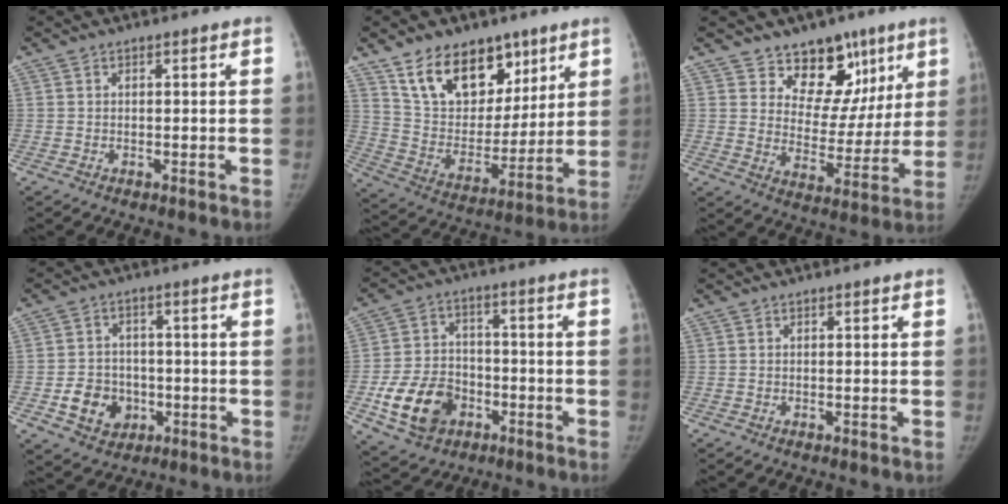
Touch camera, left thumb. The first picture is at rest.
{"total": 18.8, "force": [11.6, 11.5, 9.2], "torque": [-0.100, -0.059, 0.210]}
{"total": 14.0, "force": [8.9, 9.3, 5.4], "torque": [-0.004, -0.039, 0.137]}
{"total": 8.5, "force": [-2.3, 7.3, 3.8], "torque": [-0.035, 0.012, -0.031]}
{"total": 13.0, "force": [-4.9, 9.7, 7.1], "torque": [-0.105, 0.021, -0.080]}
{"total": 0.0}